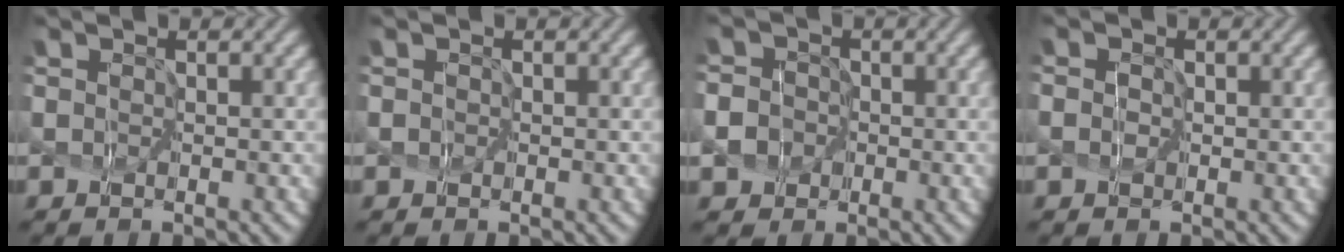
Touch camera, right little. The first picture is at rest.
{"total": 0.8, "force": [0.0, 0.8, 0.3], "torque": [0.005, 0.008, -0.006]}
{"total": 7.5, "force": [-3.0, 6.6, 1.7], "torque": [-0.070, -0.018, -0.068]}
{"total": 0.9, "force": [-0.2, 0.8, 0.4], "torque": [-0.009, 0.003, -0.002]}